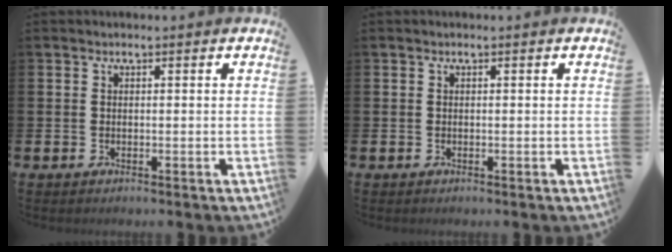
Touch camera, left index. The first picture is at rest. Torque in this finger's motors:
{"motor_torque": [0.22, 0.19, 0.00, 0.02]}